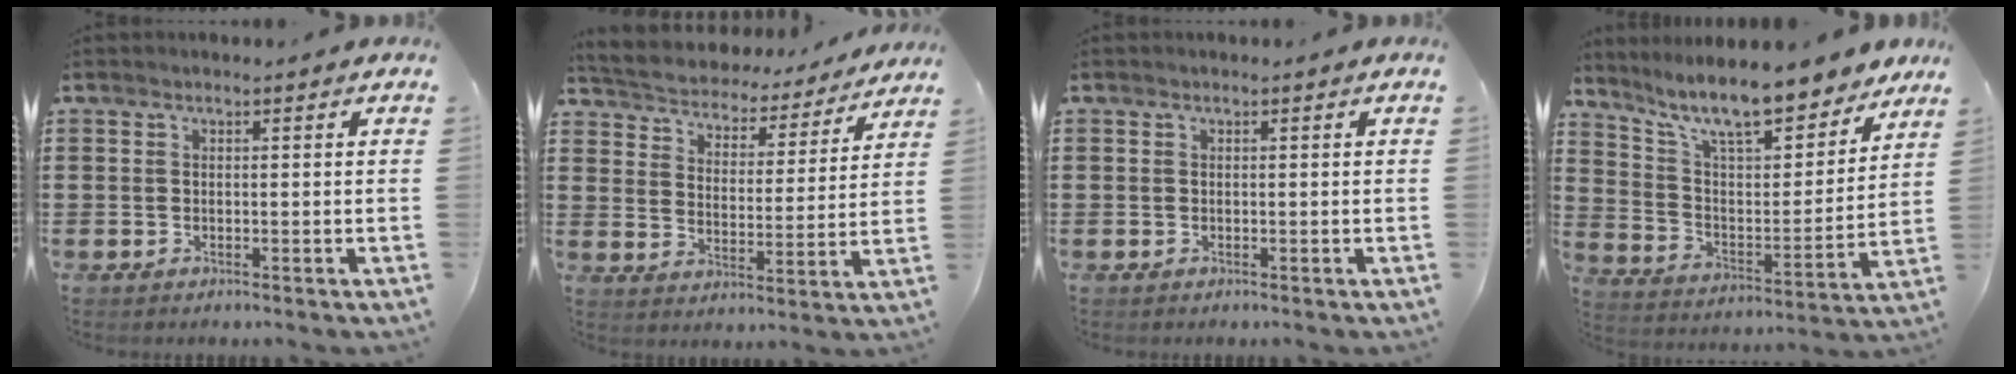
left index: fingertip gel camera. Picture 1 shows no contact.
{"total": 3.9, "force": [3.9, 0.5, -0.3], "torque": [-0.021, -0.036, 0.059]}
{"total": 0.0}
{"total": 11.2, "force": [9.7, 1.5, 5.3], "torque": [-0.132, -0.060, 0.167]}